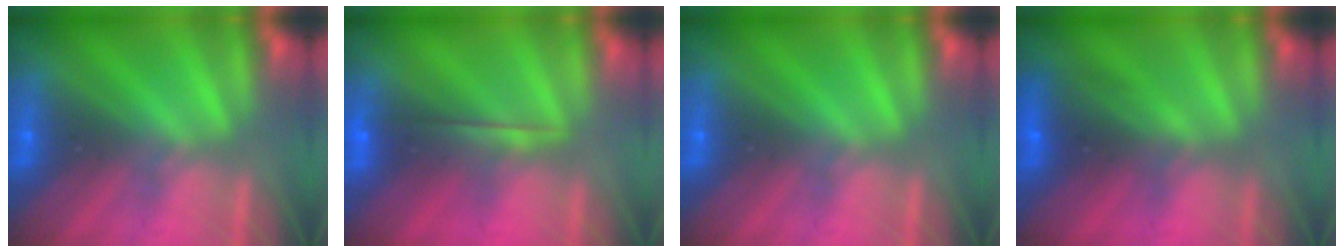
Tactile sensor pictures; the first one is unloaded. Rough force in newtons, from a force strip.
{"total": 2.1}
{"total": 0.0}
{"total": 2.7}